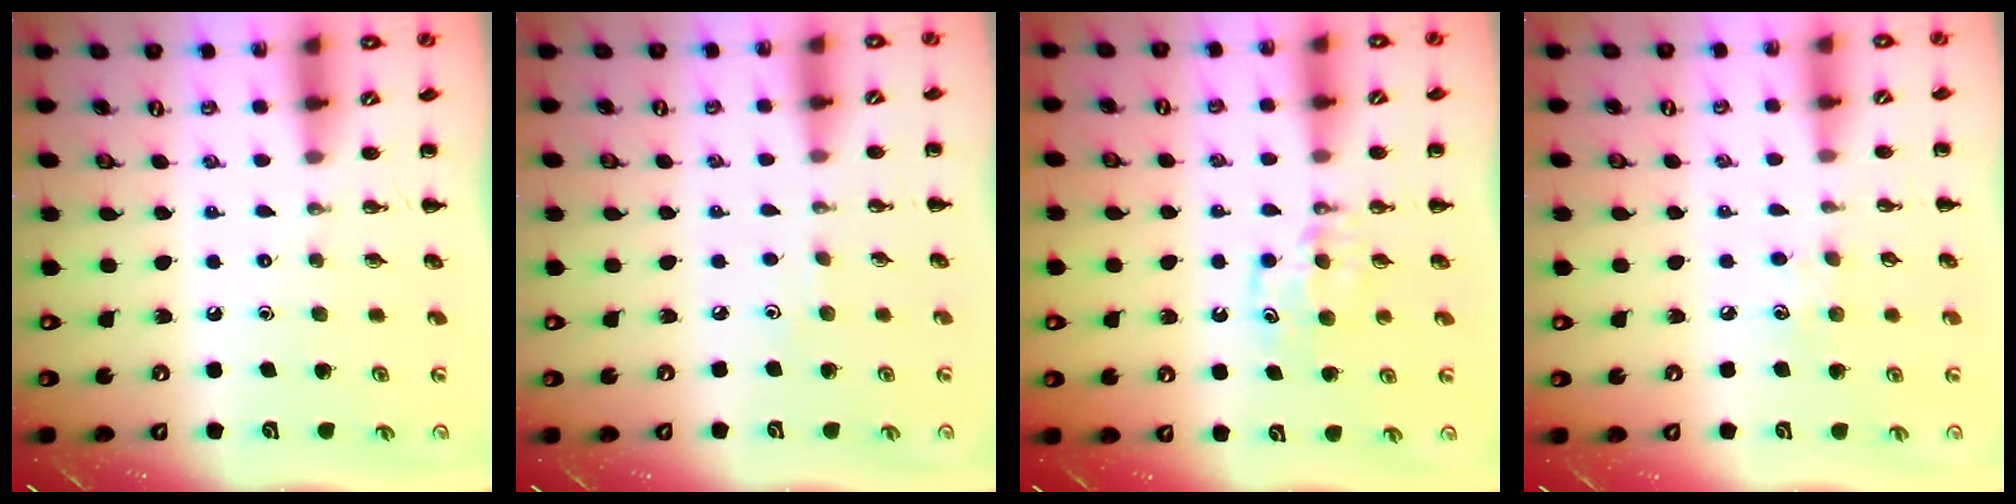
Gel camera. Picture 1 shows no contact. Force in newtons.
{"total": 2.6, "press": 2.5, "slide": 0.8}
{"total": 5.2, "press": 4.9, "slide": 1.5}
{"total": 5.4, "press": 5.2, "slide": 1.3}